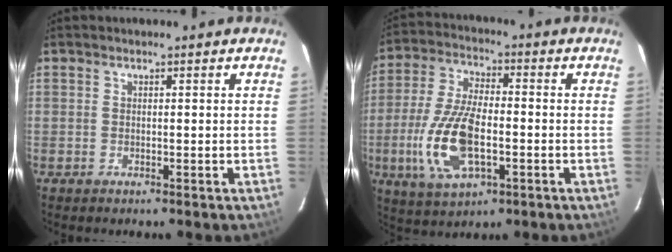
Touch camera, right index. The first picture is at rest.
{"total": 14.8, "force": [-3.7, 6.5, 12.8], "torque": [-0.275, -0.006, -0.066]}